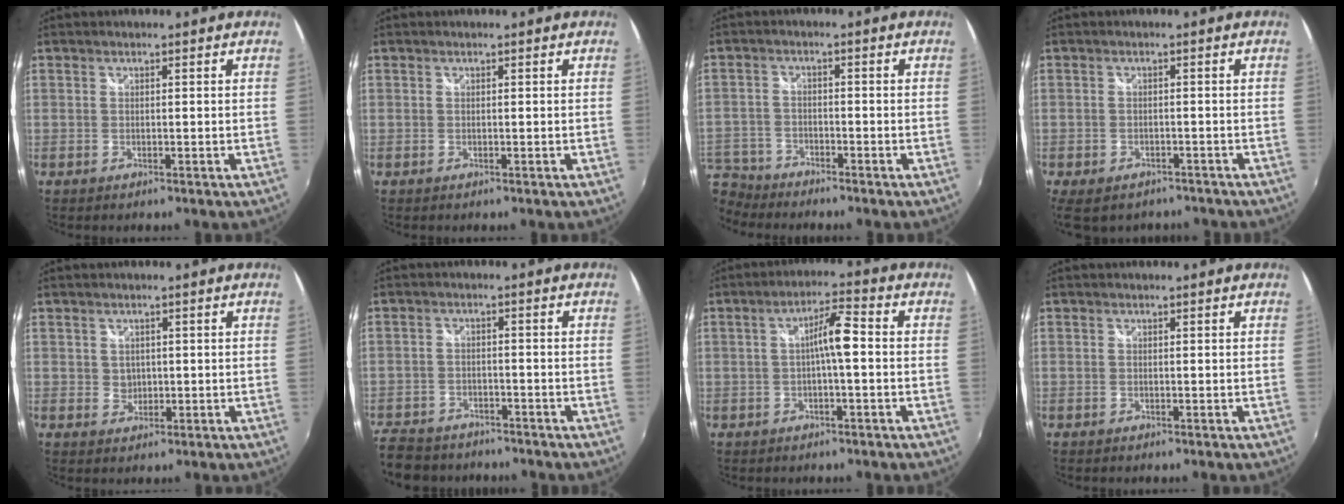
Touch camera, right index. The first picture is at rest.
{"total": 0.0}
{"total": 10.0, "force": [-8.3, 5.2, 2.1], "torque": [-0.089, -0.006, -0.164]}
{"total": 8.9, "force": [-6.7, 4.3, 3.9], "torque": [-0.092, -0.032, -0.095]}
{"total": 2.0, "force": [0.4, 1.9, 0.5], "torque": [-0.003, 0.003, 0.007]}
{"total": 12.0, "force": [-9.7, 6.3, 3.3], "torque": [-0.115, 0.000, -0.160]}
{"total": 5.2, "force": [-0.5, 0.5, 5.2], "torque": [-0.093, 0.013, -0.008]}
{"total": 0.0}